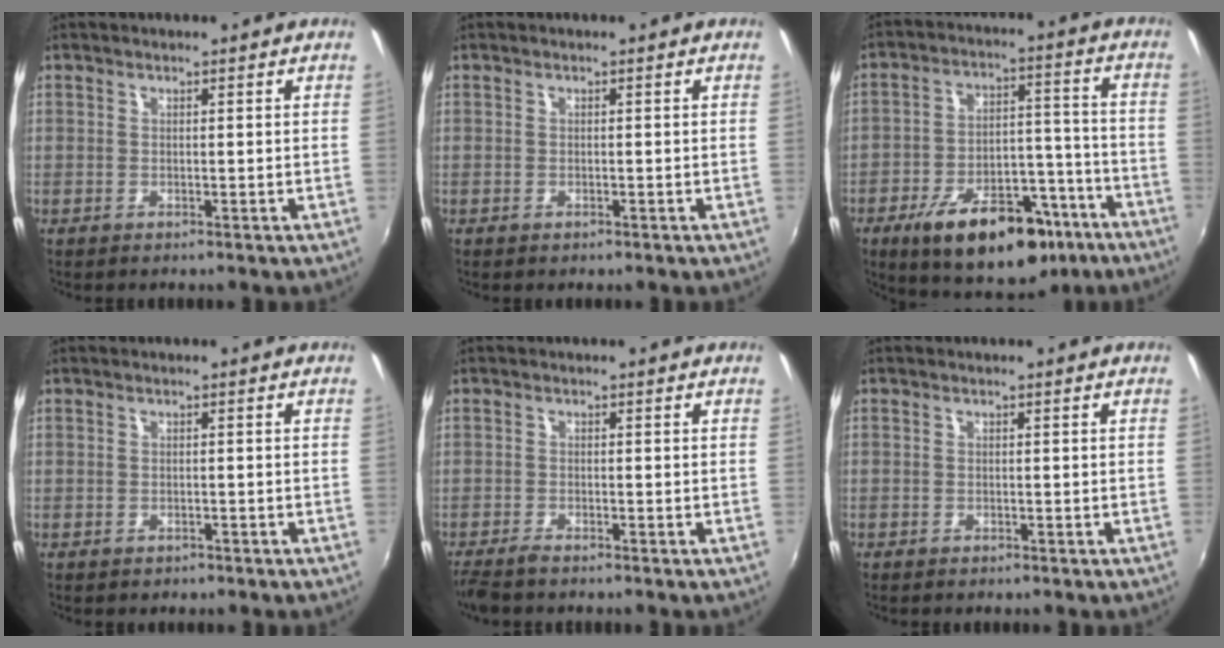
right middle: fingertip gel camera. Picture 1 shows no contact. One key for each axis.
{"total": 0.0}
{"total": 18.9, "fx": -11.8, "fy": 9.0, "fz": 11.7, "tx": -0.194, "ty": 0.013, "tz": -0.163}
{"total": 1.3, "fx": -0.9, "fy": 0.9, "fz": 0.4, "tx": -0.010, "ty": -0.003, "tz": -0.012}
{"total": 3.8, "fx": -3.3, "fy": 0.6, "fz": 1.8, "tx": -0.050, "ty": -0.017, "tz": -0.065}
{"total": 0.9, "fx": -0.7, "fy": 0.6, "fz": 0.0, "tx": -0.004, "ty": 0.002, "tz": -0.012}